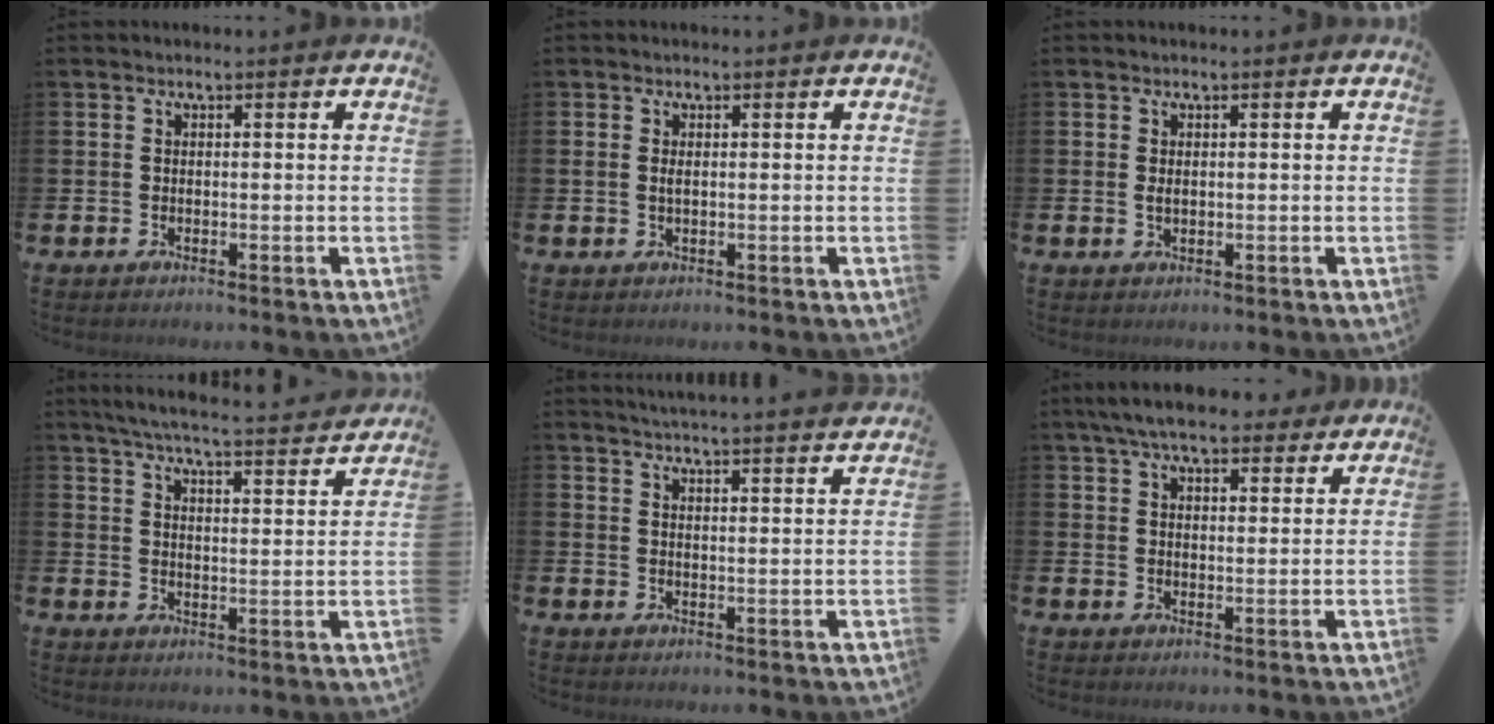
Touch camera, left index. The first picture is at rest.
{"total": 0.7, "force": [0.2, 0.2, 0.7], "torque": [-0.008, 0.000, 0.002]}
{"total": 0.8, "force": [0.2, 0.4, 0.6], "torque": [-0.007, 0.002, 0.001]}
{"total": 6.1, "force": [5.8, 0.3, 1.9], "torque": [-0.053, -0.041, 0.099]}
{"total": 4.5, "force": [4.5, -0.9, 0.2], "torque": [-0.014, -0.031, 0.078]}
{"total": 7.1, "force": [6.3, 1.6, 2.7], "torque": [-0.061, -0.018, 0.115]}